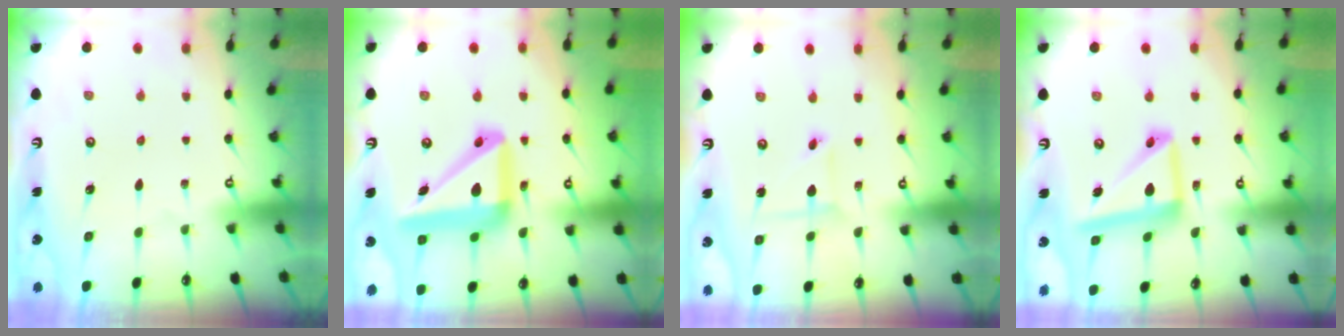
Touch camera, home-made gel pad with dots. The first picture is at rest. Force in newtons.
{"total": 20.2, "press": 20.0, "slide": 2.5}
{"total": 2.8, "press": 2.8, "slide": 0.3}
{"total": 14.9, "press": 14.8, "slide": 1.4}